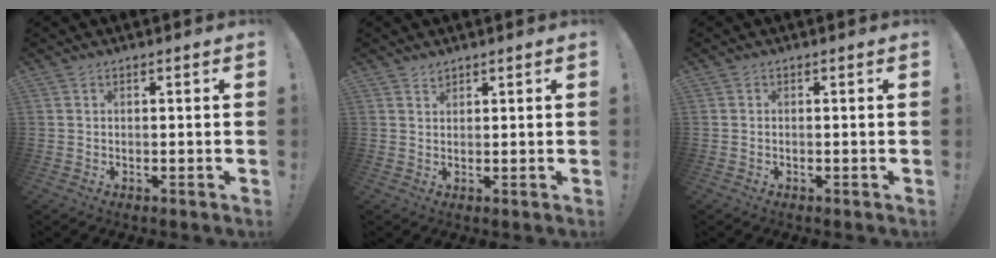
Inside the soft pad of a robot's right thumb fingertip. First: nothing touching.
{"total": 1.6, "force": [1.3, 0.7, 0.3], "torque": [0.004, -0.009, 0.024]}
{"total": 0.0}